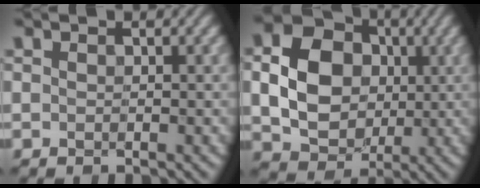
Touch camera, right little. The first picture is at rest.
{"total": 9.9, "force": [0.0, 8.1, 5.7], "torque": [-0.117, 0.001, 0.003]}